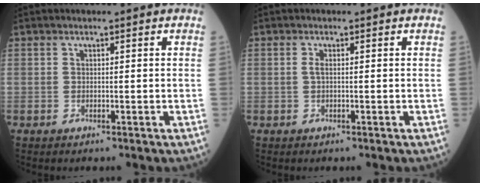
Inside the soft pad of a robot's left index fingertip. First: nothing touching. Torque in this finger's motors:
{"motor_torque": [0.22, 0.25, 0.10, 0.01]}